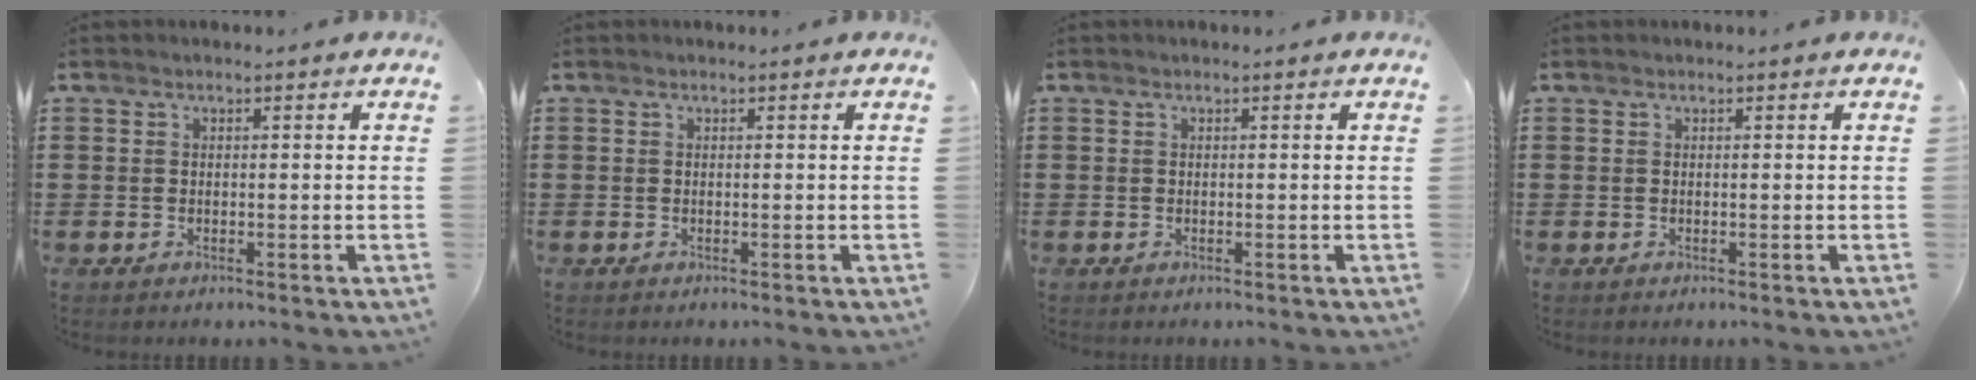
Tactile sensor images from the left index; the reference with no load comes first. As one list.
[{"total": 0.0}, {"total": 0.0}, {"total": 0.0}]